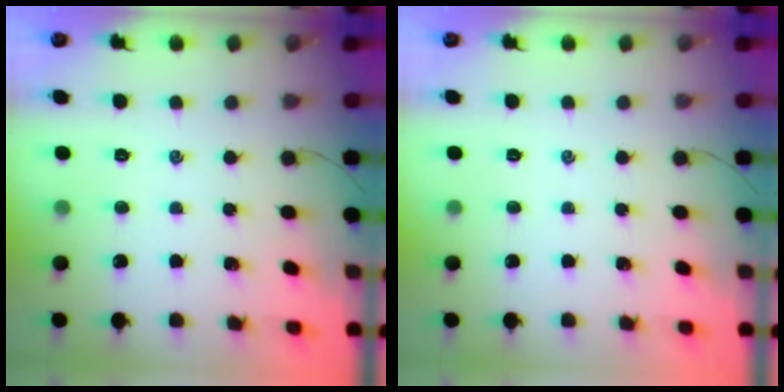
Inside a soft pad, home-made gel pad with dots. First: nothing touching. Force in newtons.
{"total": 0.0}